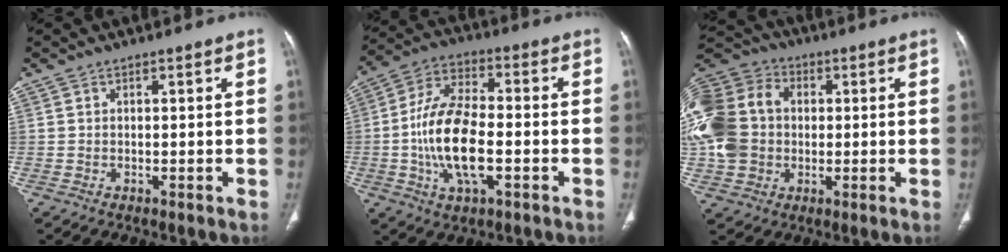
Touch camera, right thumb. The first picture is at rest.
{"total": 15.0, "force": [-2.9, 7.1, 12.9], "torque": [-0.250, 0.020, -0.055]}
{"total": 20.0, "force": [0.6, 16.2, 11.8], "torque": [-0.269, 0.034, 0.013]}